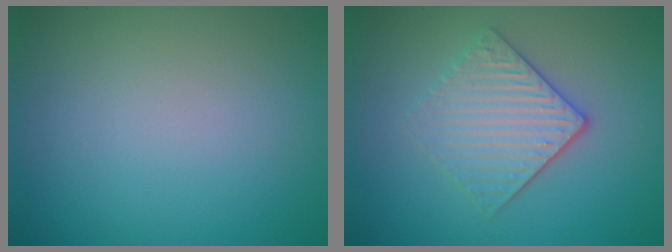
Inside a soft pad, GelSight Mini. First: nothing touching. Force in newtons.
{"total": 3.6, "press": 3.1, "slide": 1.8}